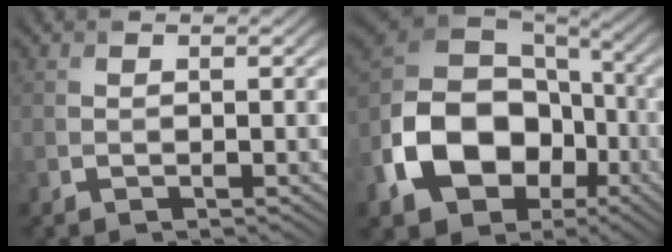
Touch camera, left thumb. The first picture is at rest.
{"total": 18.1, "force": [-4.5, 13.0, 11.7], "torque": [-0.266, -0.024, -0.072]}